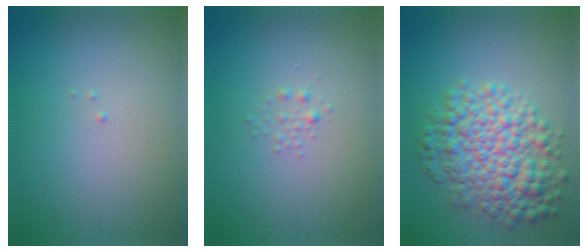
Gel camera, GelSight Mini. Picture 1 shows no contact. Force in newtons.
{"total": 0.8, "press": 0.8, "slide": 0.0}
{"total": 7.5, "press": 7.5, "slide": 0.1}